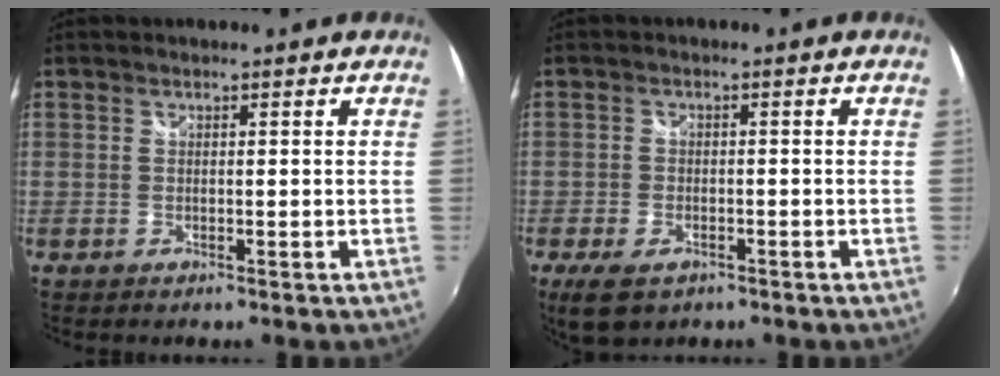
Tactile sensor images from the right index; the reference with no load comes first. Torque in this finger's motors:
{"motor_torque": [0.62, -0.46, 0.25, 0.03]}